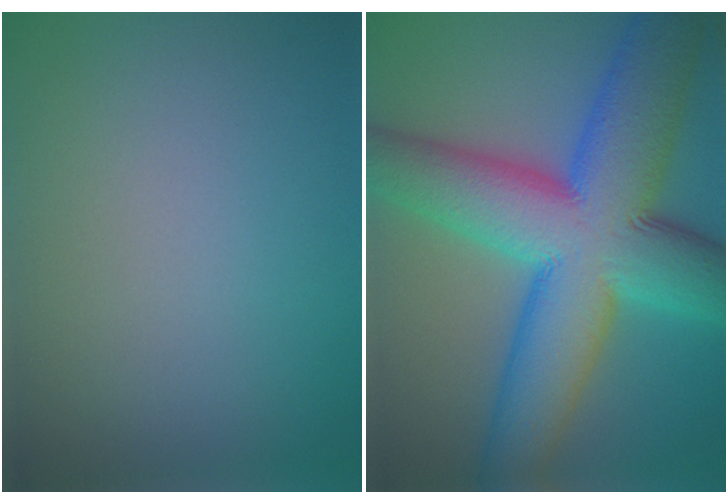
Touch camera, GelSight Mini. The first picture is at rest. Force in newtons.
{"total": 16.0, "press": 16.0, "slide": 0.3}